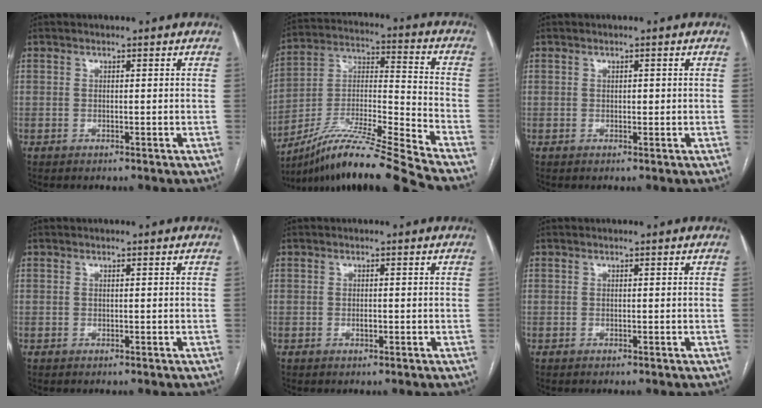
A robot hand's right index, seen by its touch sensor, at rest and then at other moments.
{"total": 20.1, "force": [-17.1, -2.2, 10.4], "torque": [-0.203, -0.011, -0.309]}
{"total": 0.7, "force": [0.1, 0.5, 0.6], "torque": [-0.007, 0.001, 0.001]}
{"total": 0.0}
{"total": 0.7, "force": [-0.2, 0.3, 0.6], "torque": [-0.012, 0.000, -0.003]}
{"total": 0.0}